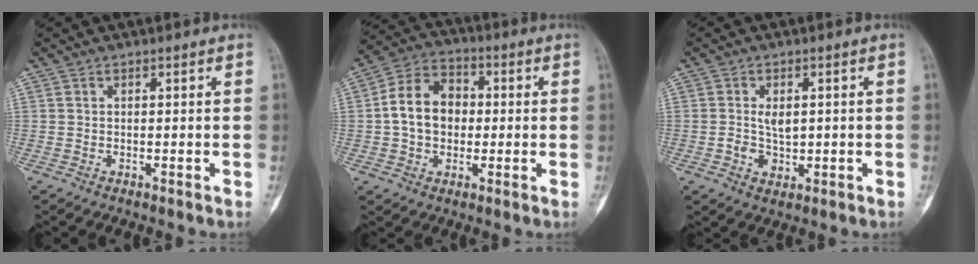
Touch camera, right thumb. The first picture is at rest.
{"total": 11.3, "force": [0.0, 8.6, 7.2], "torque": [-0.106, 0.027, -0.009]}
{"total": 4.5, "force": [-0.1, 3.1, 3.3], "torque": [-0.041, -0.002, 0.005]}